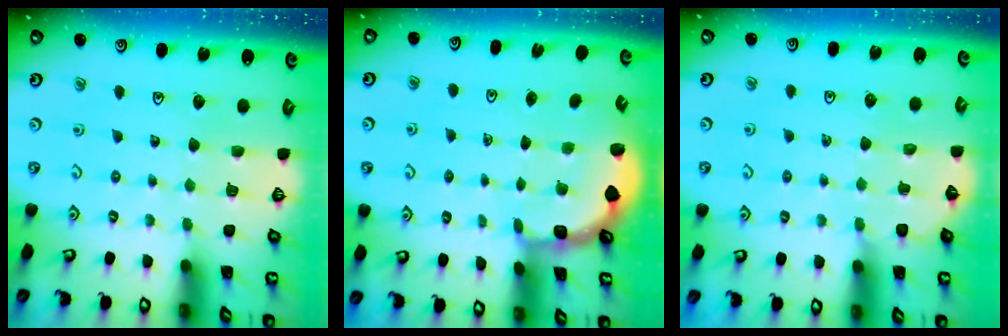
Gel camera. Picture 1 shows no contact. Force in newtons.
{"total": 2.4, "press": 1.7, "slide": 1.6}
{"total": 4.7, "press": 4.7, "slide": 0.7}